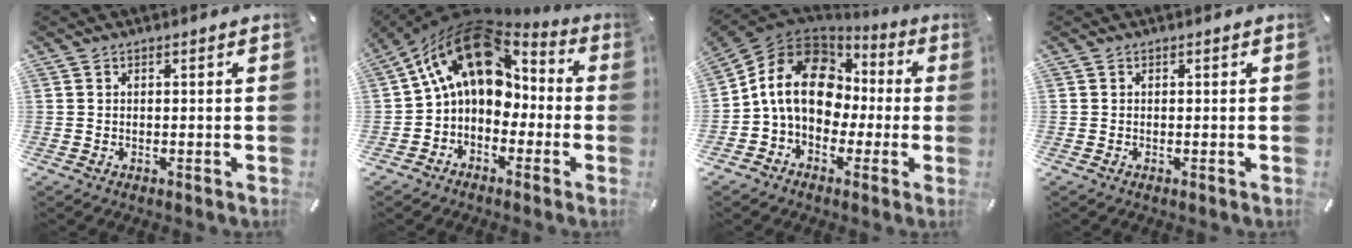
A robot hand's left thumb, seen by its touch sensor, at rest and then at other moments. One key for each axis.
{"total": 16.2, "fx": 4.2, "fy": 11.7, "fz": 10.4, "tx": -0.184, "ty": -0.015, "tz": 0.071}
{"total": 16.9, "fx": 0.3, "fy": 13.6, "fz": 10.0, "tx": -0.210, "ty": 0.018, "tz": 0.006}
{"total": 0.0}